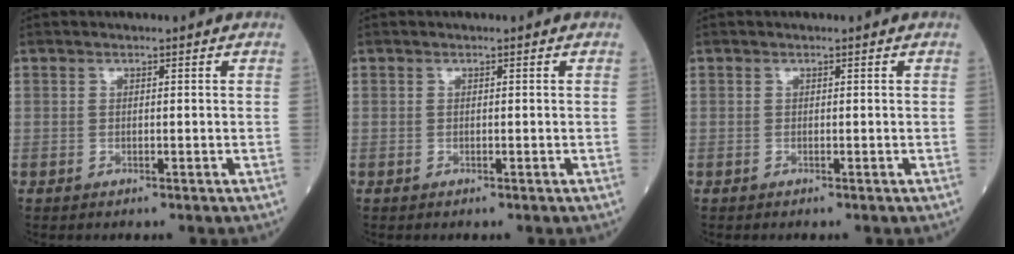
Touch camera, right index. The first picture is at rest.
{"total": 0.0}
{"total": 0.0}